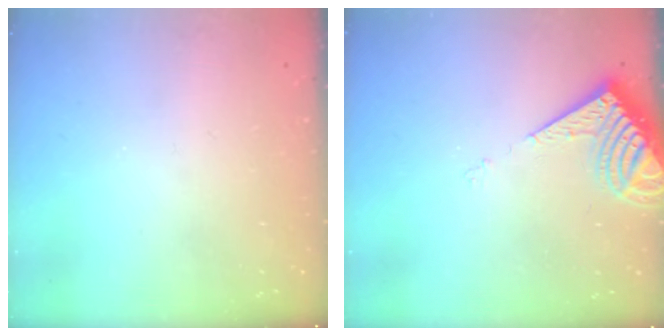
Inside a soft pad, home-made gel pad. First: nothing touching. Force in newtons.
{"total": 7.5, "press": 7.4, "slide": 0.9}